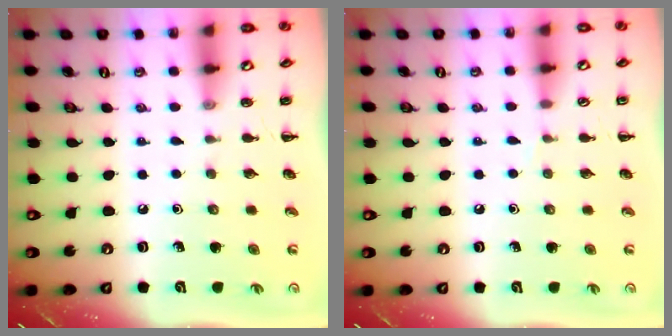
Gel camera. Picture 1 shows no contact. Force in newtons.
{"total": 3.0, "press": 2.8, "slide": 1.0}